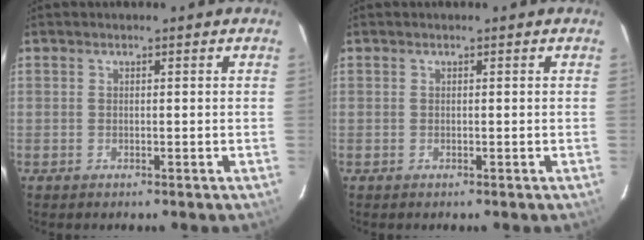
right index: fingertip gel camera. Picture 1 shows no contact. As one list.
[{"total": 0.0}]